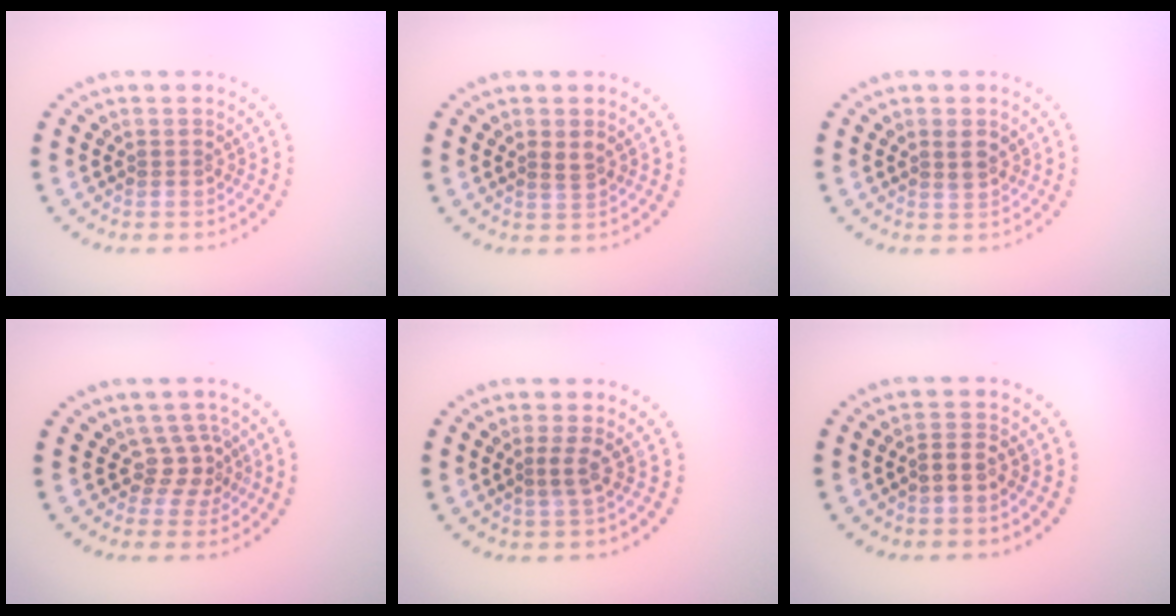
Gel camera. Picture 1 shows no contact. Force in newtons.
{"total": 1.2, "press": 1.1, "slide": 0.4}
{"total": 1.5, "press": 1.3, "slide": 0.8}
{"total": 2.4, "press": 1.6, "slide": 1.8}
{"total": 1.3, "press": 1.1, "slide": 0.7}
{"total": 1.5, "press": 1.3, "slide": 0.9}